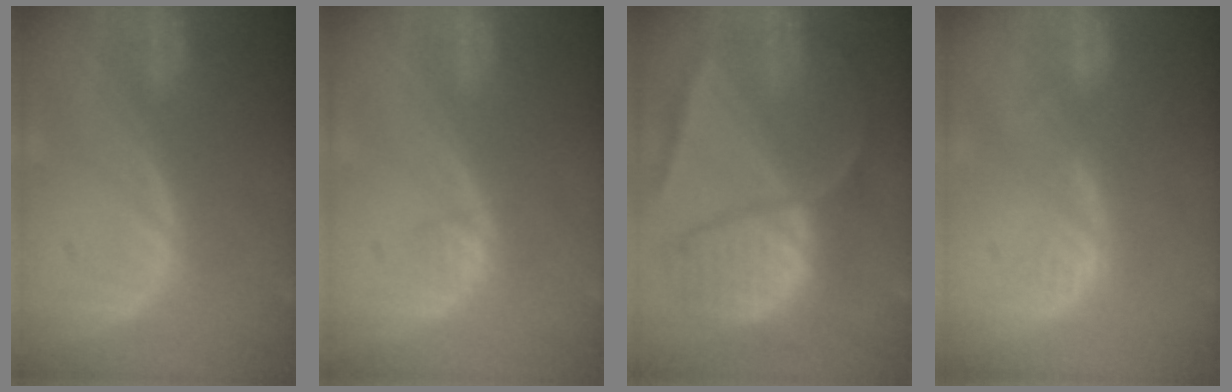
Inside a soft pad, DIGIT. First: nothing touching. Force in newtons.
{"total": 1.1, "press": 1.0, "slide": 0.4}
{"total": 10.8, "press": 10.7, "slide": 1.0}
{"total": 2.7, "press": 2.1, "slide": 1.7}